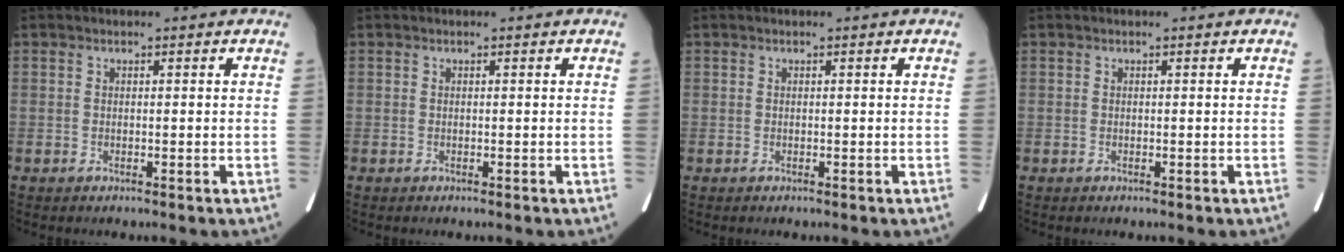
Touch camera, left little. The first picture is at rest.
{"total": 0.0}
{"total": 0.0}
{"total": 0.0}